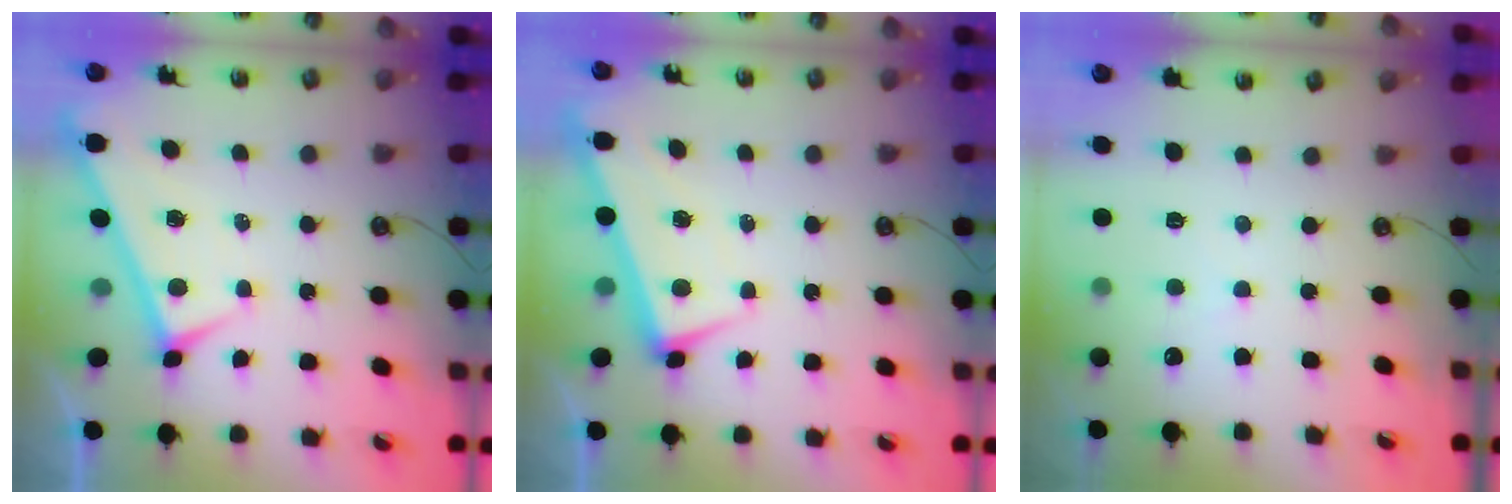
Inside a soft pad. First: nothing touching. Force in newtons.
{"total": 1.3, "press": 0.5, "slide": 1.2}
{"total": 3.0, "press": 2.9, "slide": 0.4}